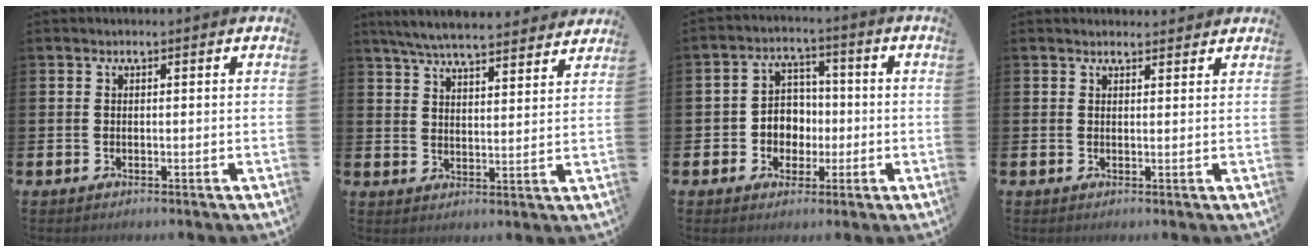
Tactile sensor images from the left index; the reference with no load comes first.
{"total": 6.8, "force": [6.5, 0.7, 1.9], "torque": [-0.054, -0.035, 0.117]}
{"total": 4.8, "force": [-0.3, 4.5, 1.6], "torque": [-0.033, 0.005, -0.014]}
{"total": 1.6, "force": [1.5, 0.4, 0.0], "torque": [0.013, -0.006, 0.025]}